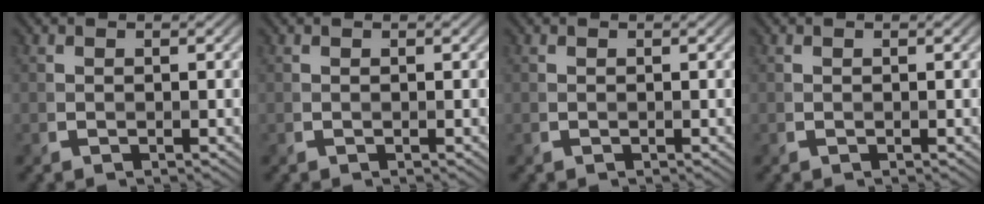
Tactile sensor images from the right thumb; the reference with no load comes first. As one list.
[{"total": 0.0}, {"total": 0.0}, {"total": 0.0}]